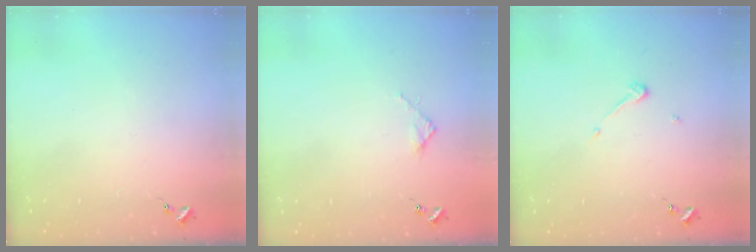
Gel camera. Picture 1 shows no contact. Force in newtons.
{"total": 2.7, "press": 2.7, "slide": 0.3}
{"total": 3.8, "press": 3.8, "slide": 0.3}